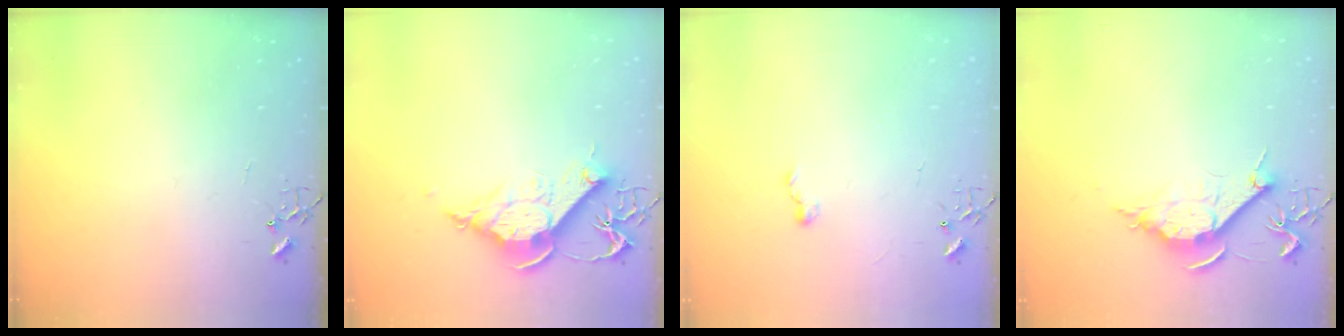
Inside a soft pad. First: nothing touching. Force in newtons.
{"total": 12.5, "press": 12.4, "slide": 1.5}
{"total": 5.7, "press": 5.6, "slide": 0.7}
{"total": 9.3, "press": 9.2, "slide": 1.0}